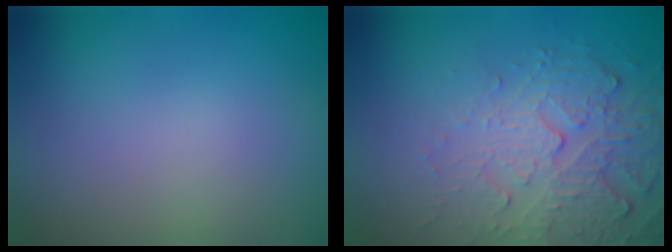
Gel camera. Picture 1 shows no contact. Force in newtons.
{"total": 5.6, "press": 3.7, "slide": 4.2}